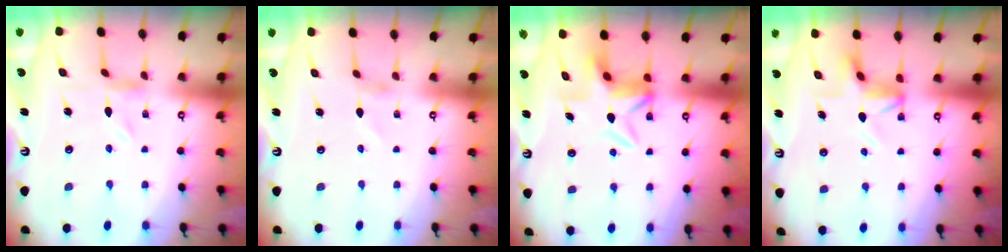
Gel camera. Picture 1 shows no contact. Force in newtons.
{"total": 0.7, "press": 0.7, "slide": 0.2}
{"total": 5.8, "press": 5.6, "slide": 1.7}
{"total": 5.6, "press": 5.2, "slide": 2.1}